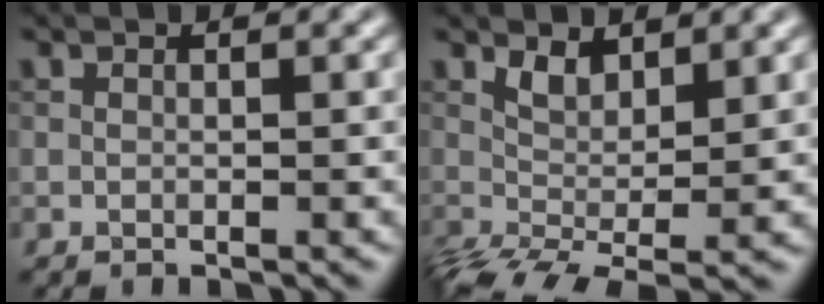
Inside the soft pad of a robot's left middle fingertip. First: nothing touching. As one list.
[{"total": 3.3, "force": [0.4, 1.5, 2.9], "torque": [-0.061, -0.007, 0.011]}]